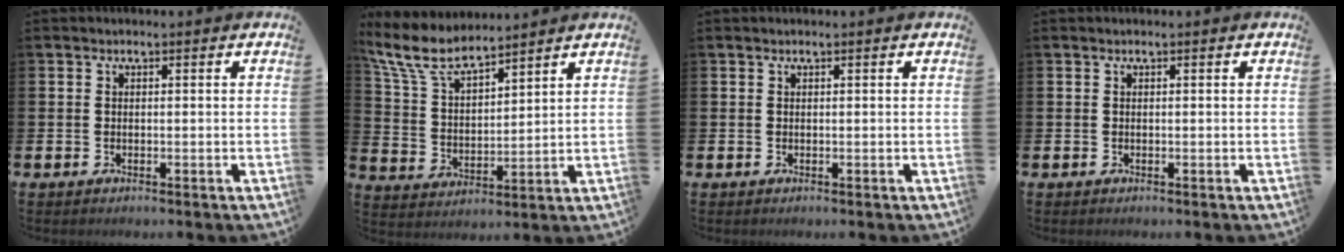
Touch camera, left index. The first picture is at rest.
{"total": 8.0, "force": [7.2, 1.9, 2.9], "torque": [-0.090, -0.033, 0.131]}
{"total": 0.0}
{"total": 0.0}